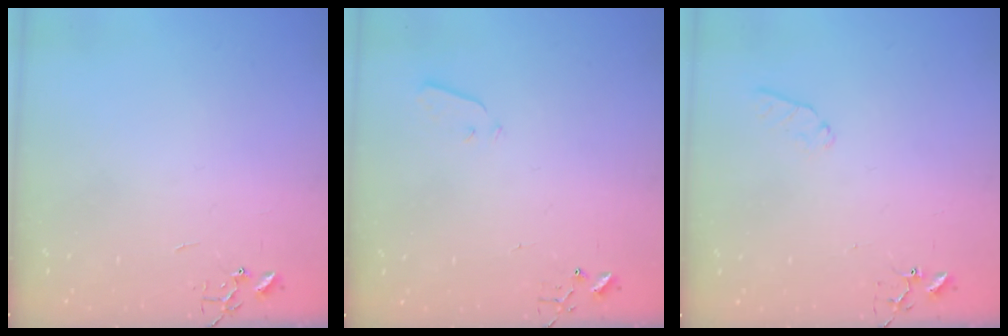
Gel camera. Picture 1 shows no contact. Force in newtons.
{"total": 3.3, "press": 3.2, "slide": 0.7}
{"total": 6.6, "press": 6.5, "slide": 0.6}